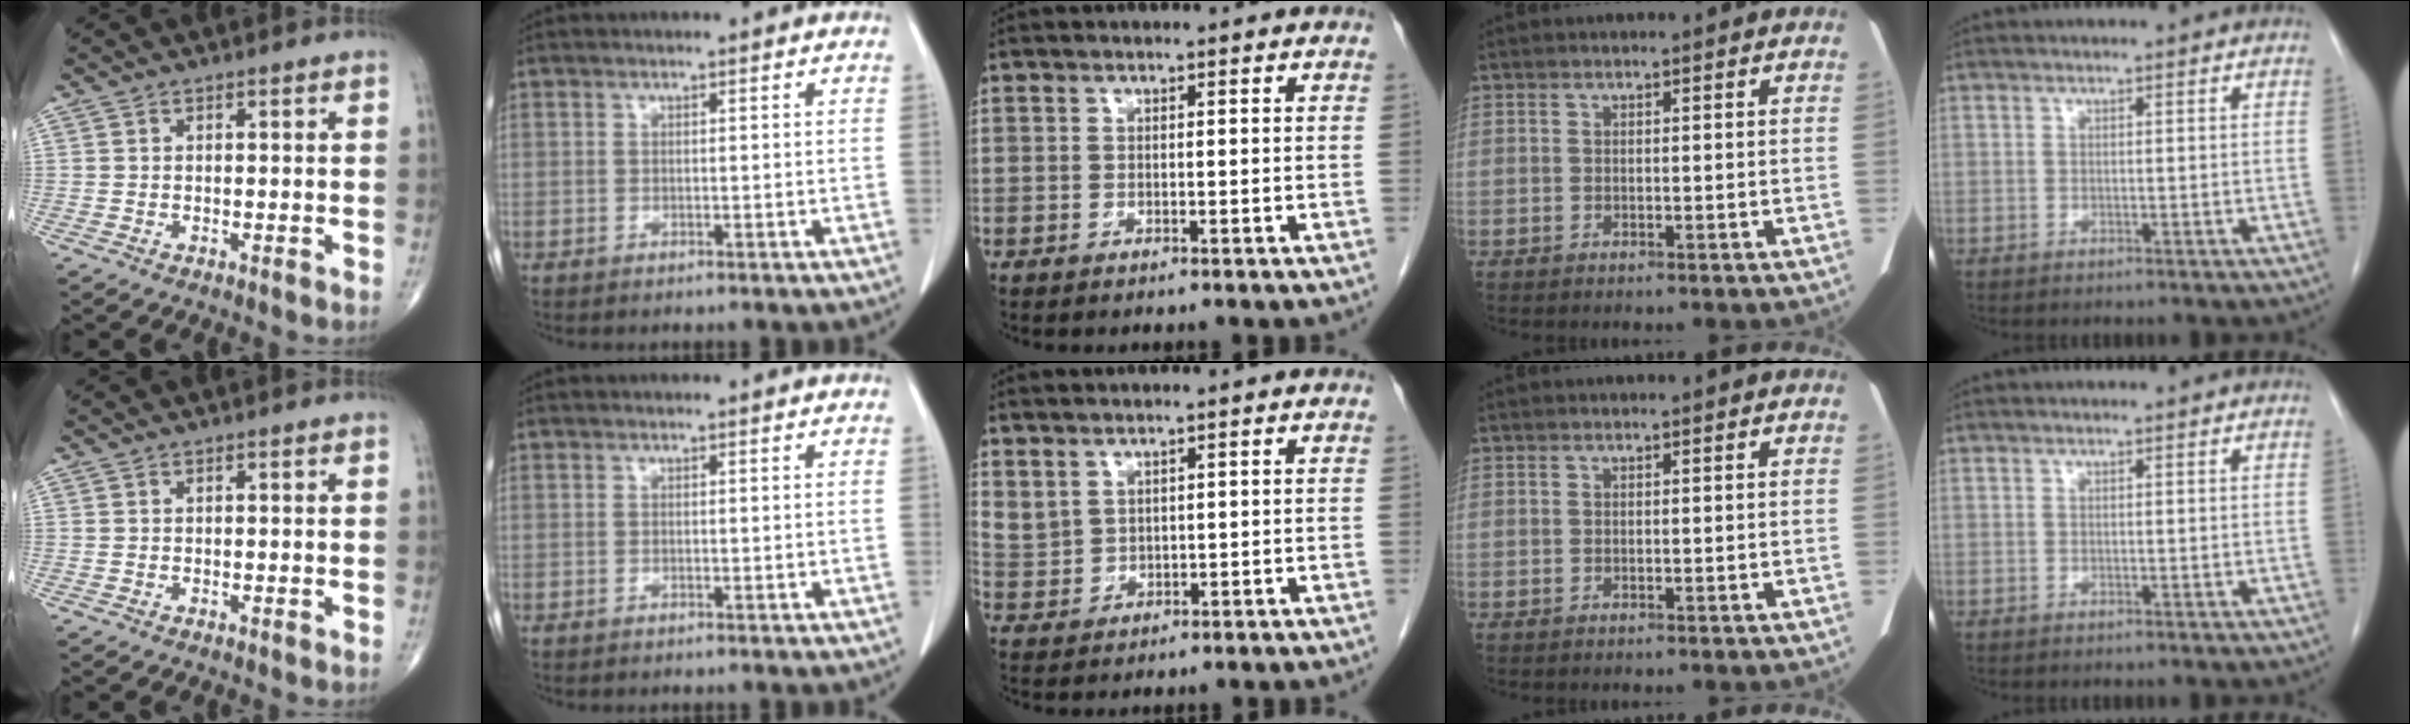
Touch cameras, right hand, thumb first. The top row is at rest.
{"middle": {"total": 3.1, "force": [2.4, 1.8, 1.0], "torque": [-0.023, -0.002, 0.058]}}